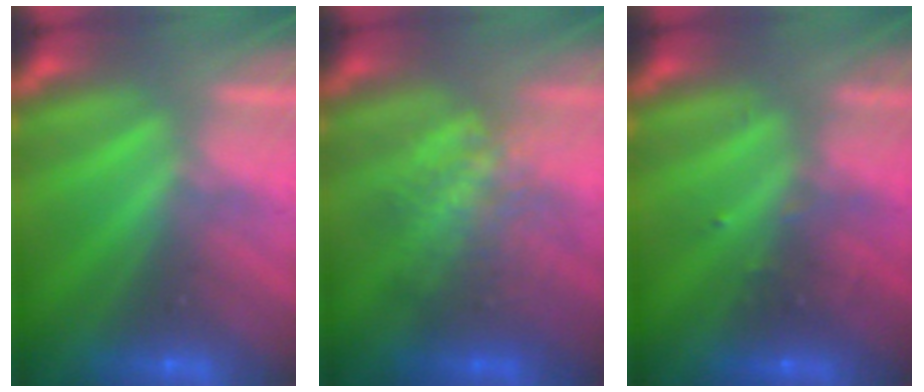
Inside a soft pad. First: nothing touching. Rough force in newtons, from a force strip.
{"total": 2.2}
{"total": 2.4}